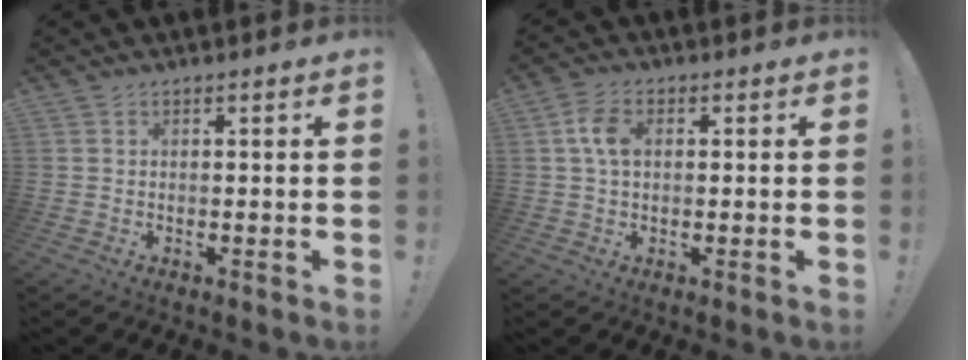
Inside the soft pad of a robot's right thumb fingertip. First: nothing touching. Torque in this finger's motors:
{"motor_torque": [-0.12, 0.01, 0.76, 0.07, 0.00]}